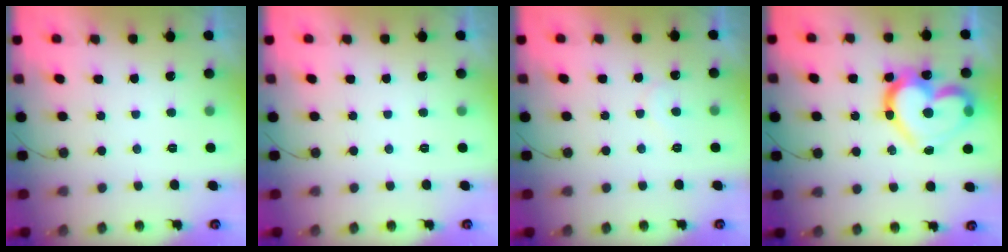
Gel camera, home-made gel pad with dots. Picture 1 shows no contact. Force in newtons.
{"total": 0.0}
{"total": 5.7, "press": 5.7, "slide": 0.5}
{"total": 21.2, "press": 21.1, "slide": 1.5}